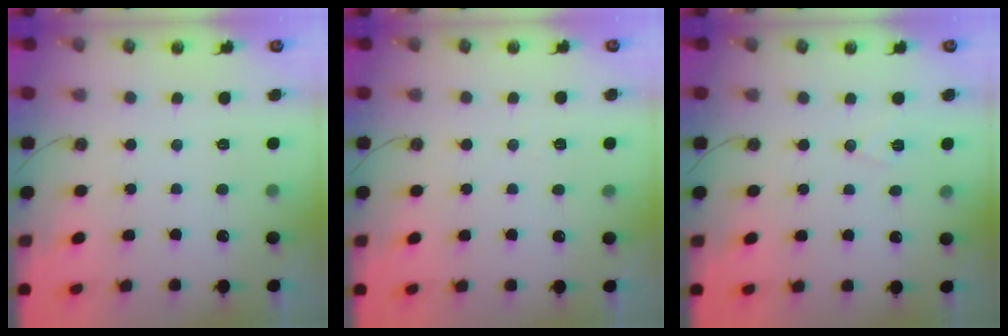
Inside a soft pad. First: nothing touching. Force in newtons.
{"total": 6.4, "press": 4.7, "slide": 4.3}
{"total": 7.1, "press": 5.5, "slide": 4.5}